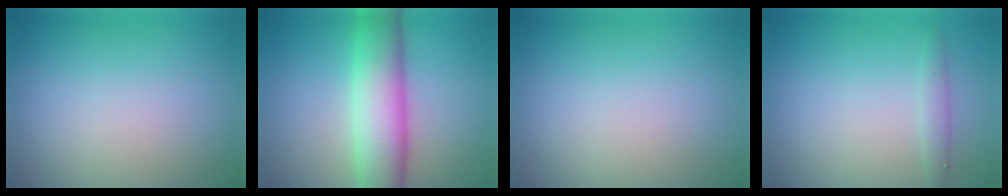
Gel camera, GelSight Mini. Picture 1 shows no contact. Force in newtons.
{"total": 7.7, "press": 7.7, "slide": 0.3}
{"total": 0.0}
{"total": 1.1, "press": 1.1, "slide": 0.1}